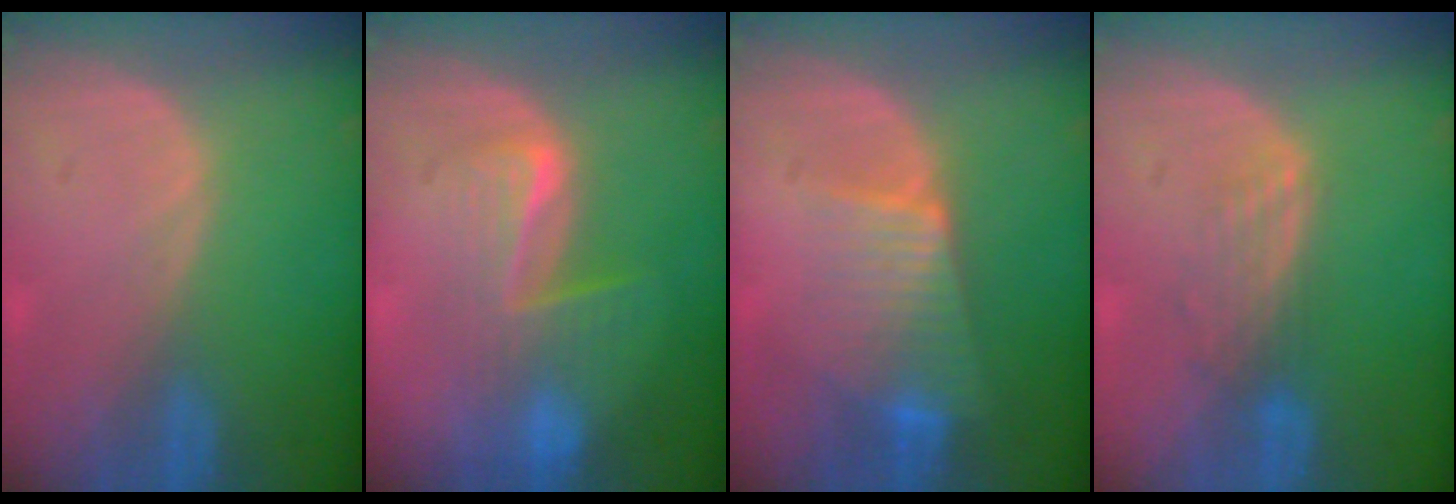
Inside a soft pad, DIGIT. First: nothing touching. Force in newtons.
{"total": 6.5, "press": 6.4, "slide": 1.3}
{"total": 6.9, "press": 6.1, "slide": 3.1}
{"total": 3.7, "press": 3.0, "slide": 2.2}